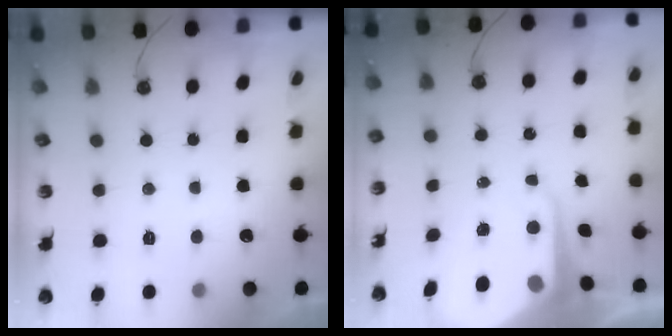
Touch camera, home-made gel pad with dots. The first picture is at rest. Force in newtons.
{"total": 10.8, "press": 10.7, "slide": 0.8}